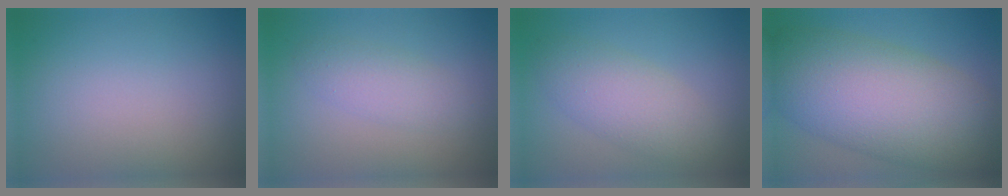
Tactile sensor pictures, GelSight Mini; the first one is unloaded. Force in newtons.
{"total": 2.4, "press": 2.4, "slide": 0.2}
{"total": 4.3, "press": 4.3, "slide": 0.0}
{"total": 12.3, "press": 12.3, "slide": 0.4}